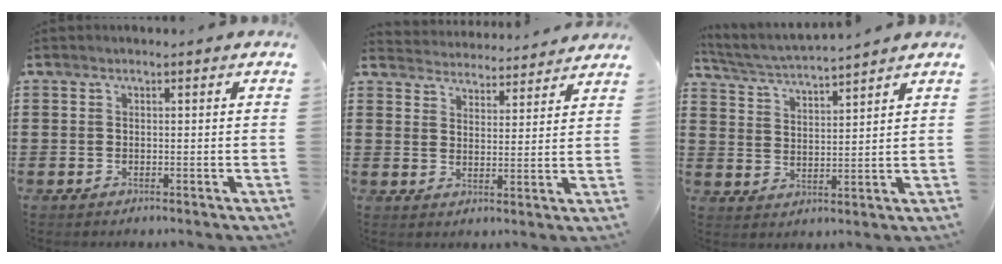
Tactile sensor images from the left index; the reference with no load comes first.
{"total": 4.1, "force": [4.0, 0.0, -0.5], "torque": [-0.009, -0.027, 0.070]}
{"total": 3.7, "force": [3.6, -0.5, 0.7], "torque": [-0.031, -0.023, 0.059]}